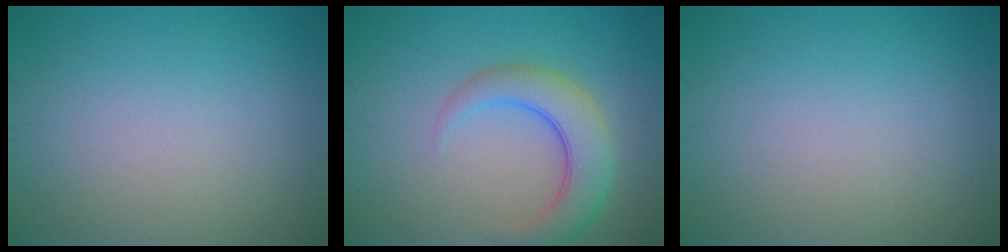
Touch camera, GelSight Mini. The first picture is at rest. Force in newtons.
{"total": 4.8, "press": 4.8, "slide": 0.4}
{"total": 0.0}